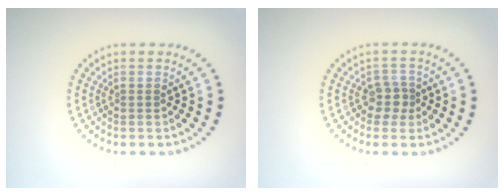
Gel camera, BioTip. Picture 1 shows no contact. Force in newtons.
{"total": 1.9, "press": 1.5, "slide": 1.2}